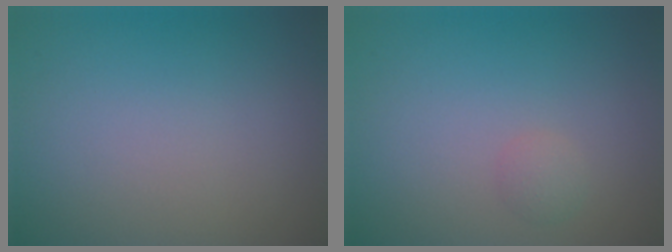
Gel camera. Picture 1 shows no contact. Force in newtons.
{"total": 1.0, "press": 1.0, "slide": 0.1}